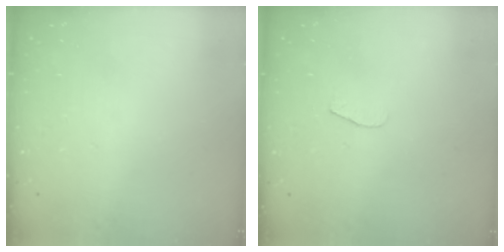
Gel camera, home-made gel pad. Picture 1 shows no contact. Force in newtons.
{"total": 4.2, "press": 4.1, "slide": 0.4}